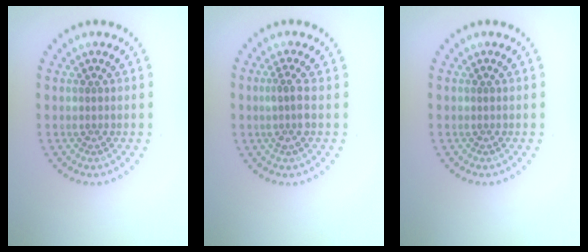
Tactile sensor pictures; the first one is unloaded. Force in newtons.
{"total": 1.6, "press": 1.3, "slide": 1.0}
{"total": 0.0}